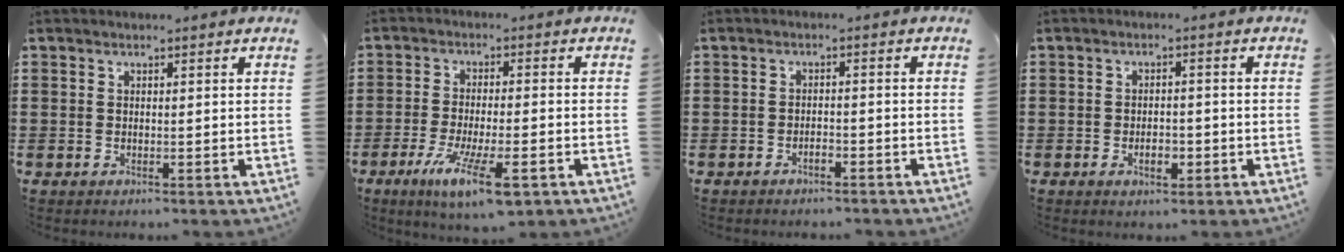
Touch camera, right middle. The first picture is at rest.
{"total": 8.7, "force": [-4.6, 2.1, 7.1], "torque": [-0.135, -0.009, -0.079]}
{"total": 1.5, "force": [-1.3, 0.4, 0.6], "torque": [-0.017, -0.001, -0.024]}
{"total": 3.1, "force": [-1.2, 1.6, 2.4], "torque": [-0.036, 0.000, -0.024]}